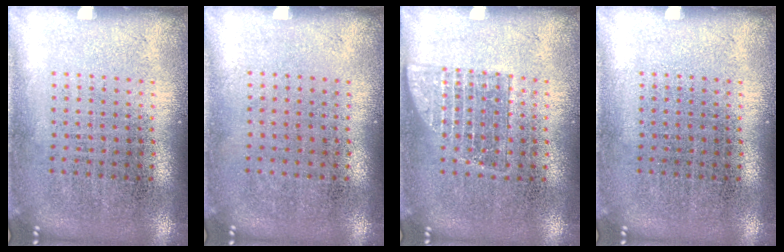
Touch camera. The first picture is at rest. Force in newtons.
{"total": 0.0}
{"total": 1.0, "press": 0.9, "slide": 0.4}
{"total": 0.0}